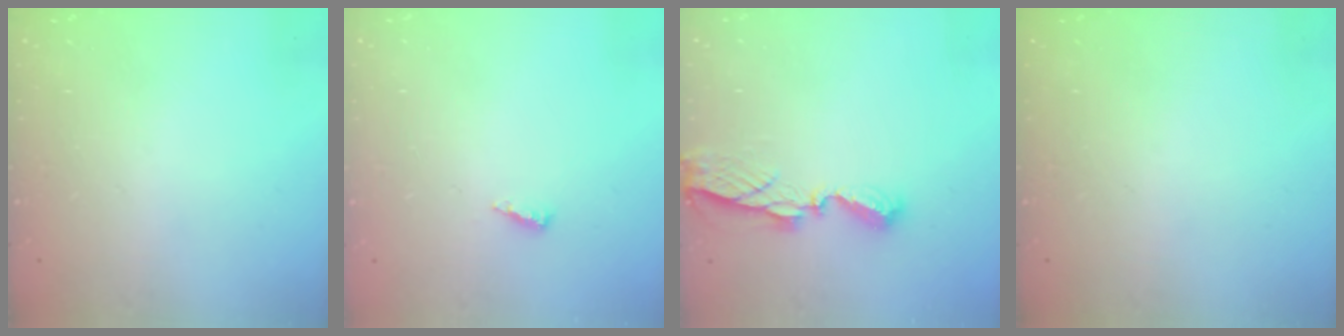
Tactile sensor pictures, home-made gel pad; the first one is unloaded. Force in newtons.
{"total": 2.5, "press": 2.5, "slide": 0.2}
{"total": 6.9, "press": 6.9, "slide": 0.6}
{"total": 0.0}